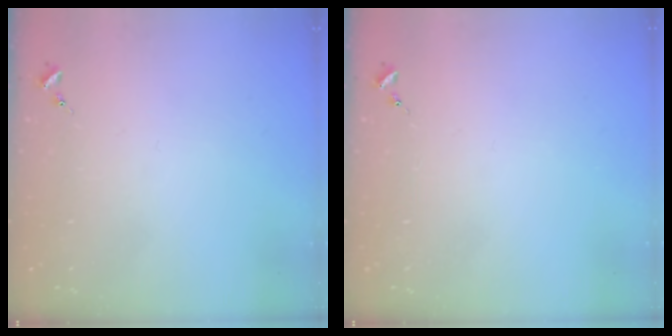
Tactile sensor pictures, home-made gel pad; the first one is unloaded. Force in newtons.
{"total": 0.0}